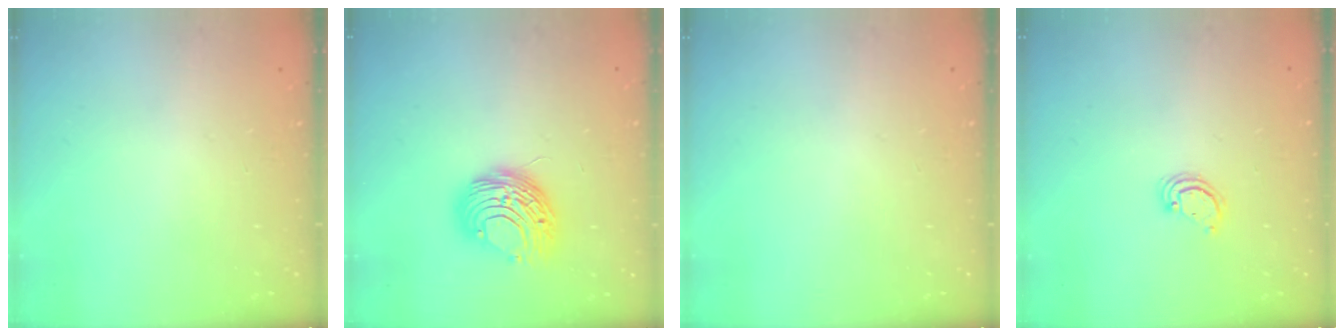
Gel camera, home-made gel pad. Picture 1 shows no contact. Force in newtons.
{"total": 10.1, "press": 10.1, "slide": 0.8}
{"total": 0.0}
{"total": 2.6, "press": 2.6, "slide": 0.3}